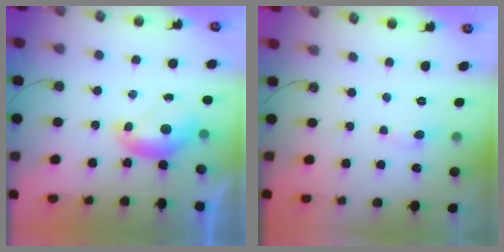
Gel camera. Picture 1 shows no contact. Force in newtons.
{"total": 1.4, "press": 1.2, "slide": 0.6}